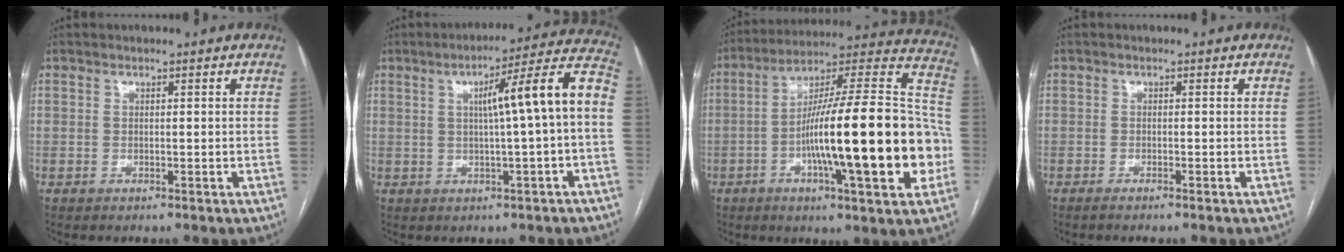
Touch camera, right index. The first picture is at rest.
{"total": 12.3, "force": [0.5, -0.5, 12.2], "torque": [-0.167, 0.029, 0.004]}
{"total": 27.3, "force": [-5.7, 3.0, 26.6], "torque": [-0.359, 0.010, -0.095]}
{"total": 1.6, "force": [-1.3, -0.3, 1.0], "torque": [-0.012, 0.001, -0.019]}